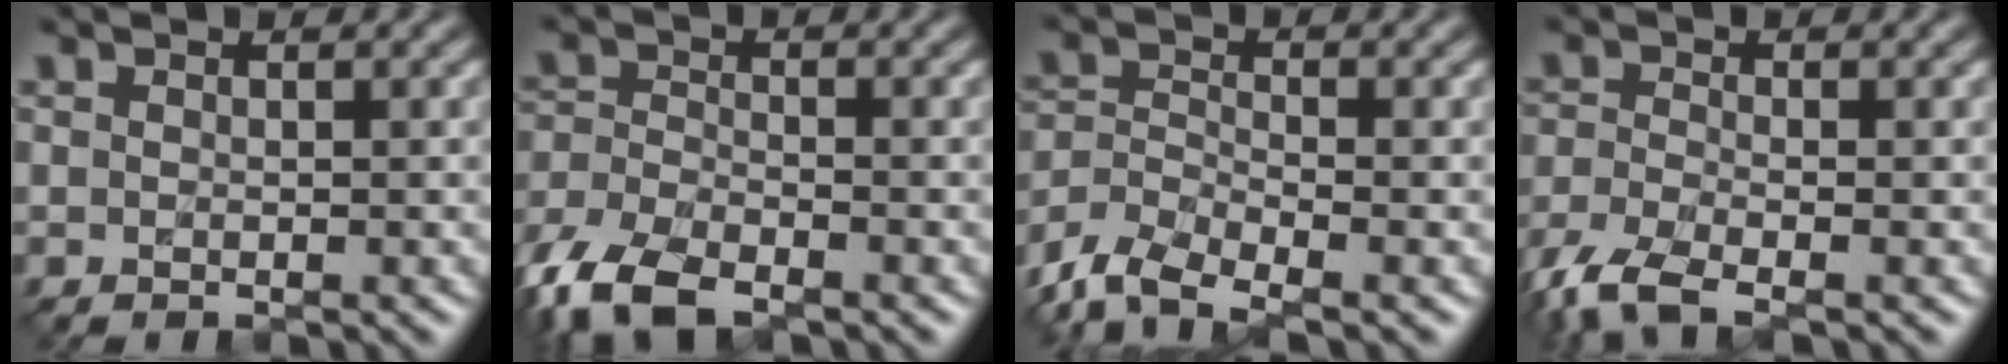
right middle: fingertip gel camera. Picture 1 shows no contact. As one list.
[{"total": 7.2, "force": [-5.3, 2.9, 4.0], "torque": [-0.099, -0.012, -0.110]}, {"total": 5.3, "force": [-4.2, 1.7, 2.7], "torque": [-0.066, -0.002, -0.094]}, {"total": 4.6, "force": [-3.5, 1.2, 2.7], "torque": [-0.070, -0.008, -0.082]}]